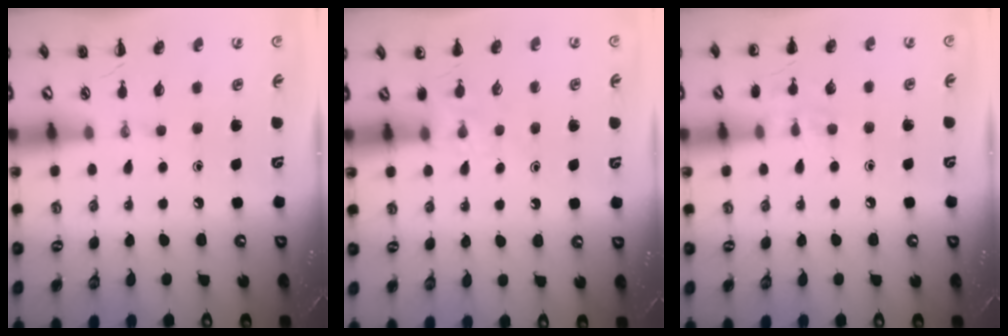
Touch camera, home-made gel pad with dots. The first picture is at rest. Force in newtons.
{"total": 6.0, "press": 5.7, "slide": 1.9}
{"total": 6.5, "press": 6.2, "slide": 2.1}